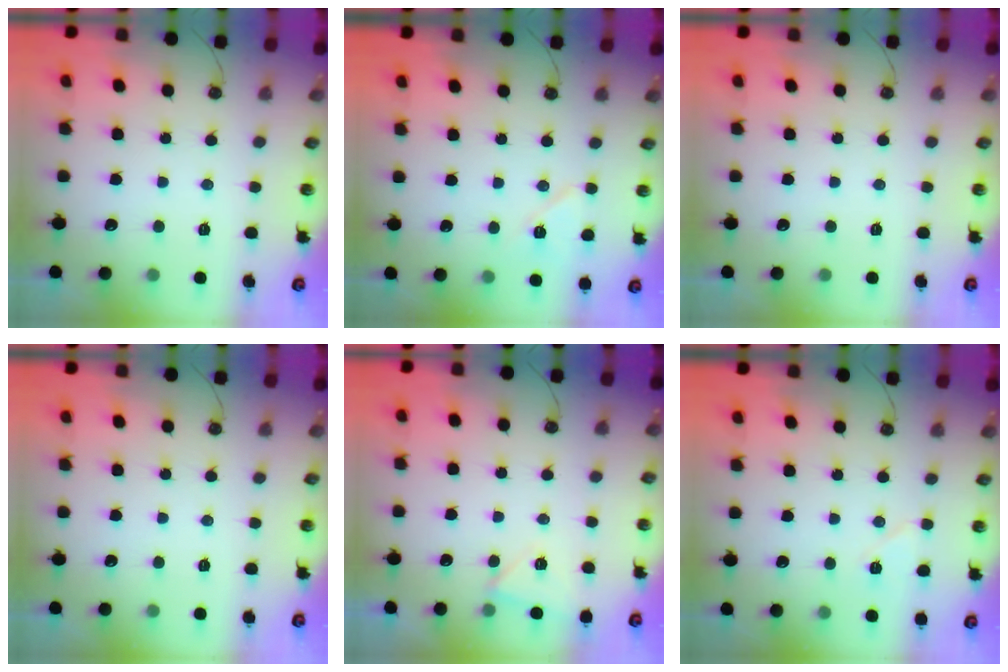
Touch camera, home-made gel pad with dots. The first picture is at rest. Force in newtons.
{"total": 7.2, "press": 7.2, "slide": 0.8}
{"total": 0.0}
{"total": 0.0}
{"total": 4.1, "press": 3.7, "slide": 1.7}
{"total": 5.4, "press": 5.0, "slide": 2.0}